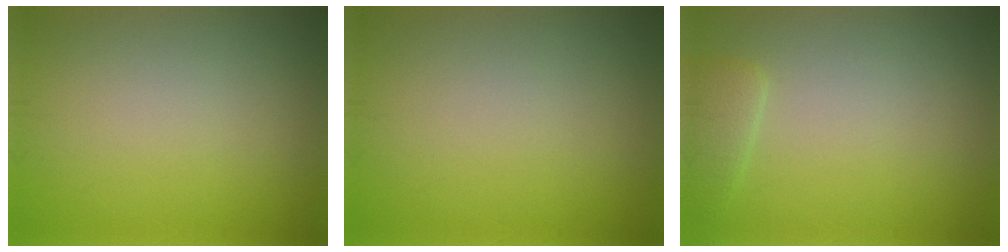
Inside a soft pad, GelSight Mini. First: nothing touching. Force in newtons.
{"total": 0.0}
{"total": 1.6, "press": 1.6, "slide": 0.2}